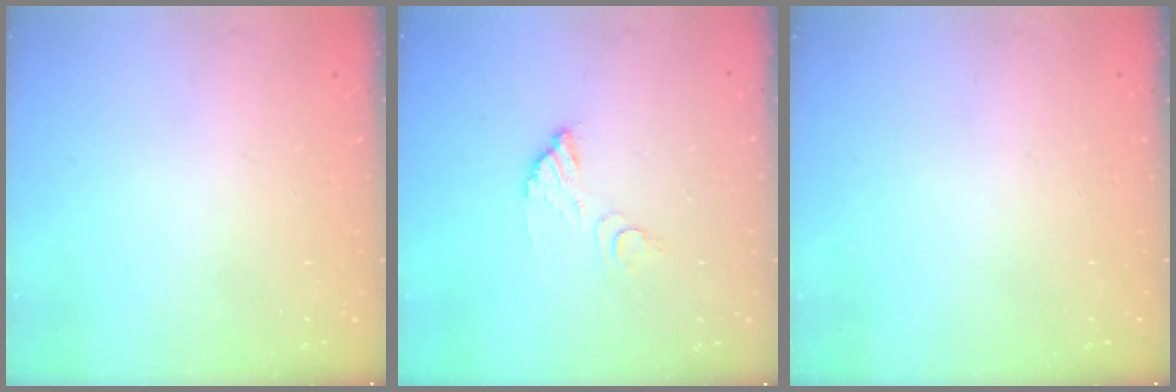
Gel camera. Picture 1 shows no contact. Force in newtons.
{"total": 5.4, "press": 5.4, "slide": 0.1}
{"total": 0.0}